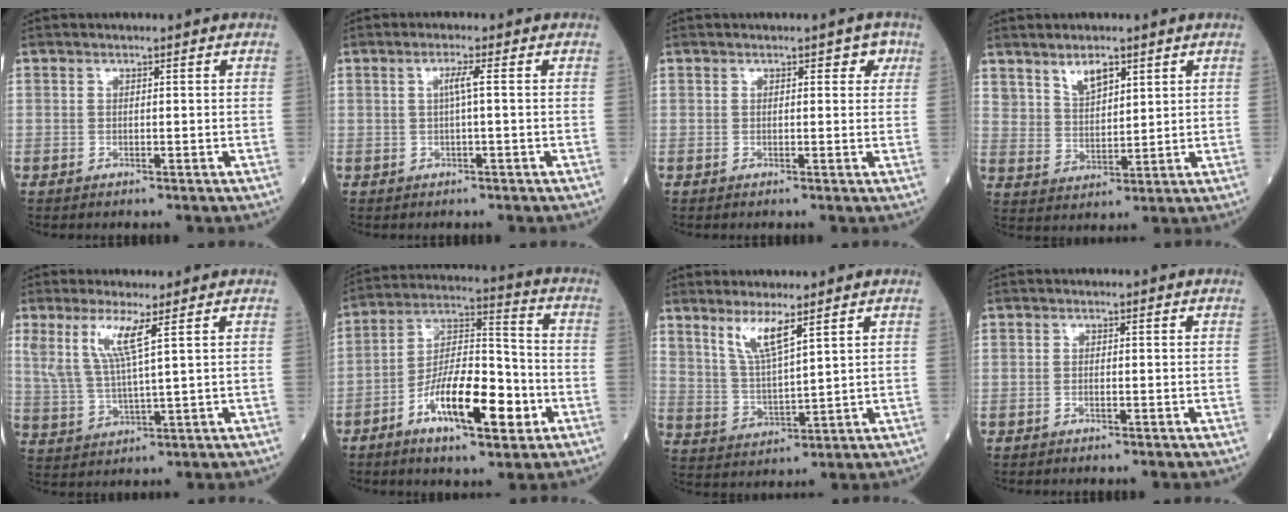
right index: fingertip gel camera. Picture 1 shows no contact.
{"total": 2.0, "force": [0.2, -0.4, 1.9], "torque": [-0.037, 0.002, 0.002]}
{"total": 2.0, "force": [0.9, 1.2, 1.3], "torque": [-0.003, 0.005, 0.006]}
{"total": 5.2, "force": [3.5, 2.4, 3.0], "torque": [-0.057, 0.002, 0.072]}
{"total": 6.7, "force": [3.2, -0.1, 5.9], "torque": [-0.128, -0.001, 0.073]}
{"total": 14.3, "force": [-5.8, 4.4, 12.4], "torque": [-0.222, 0.009, -0.096]}
{"total": 6.2, "force": [4.2, 0.6, 4.6], "torque": [-0.095, -0.011, 0.086]}
{"total": 0.8, "force": [-0.6, 0.0, 0.6], "torque": [-0.012, 0.001, -0.012]}